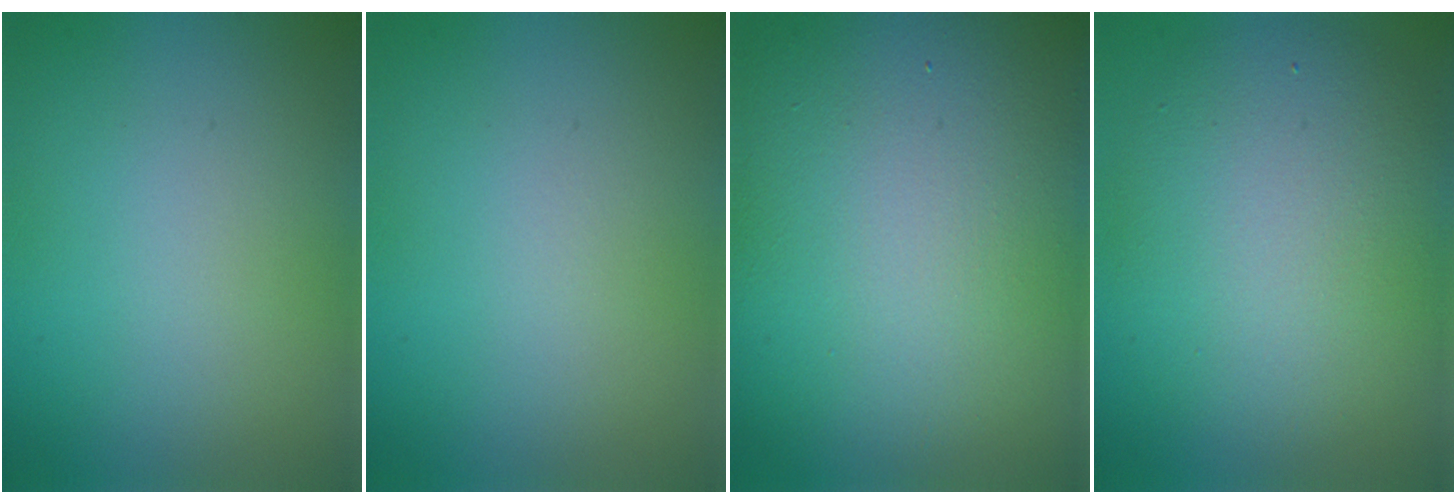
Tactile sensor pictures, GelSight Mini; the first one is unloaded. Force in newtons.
{"total": 0.0}
{"total": 20.5, "press": 20.5, "slide": 1.3}
{"total": 7.8, "press": 7.8, "slide": 0.3}